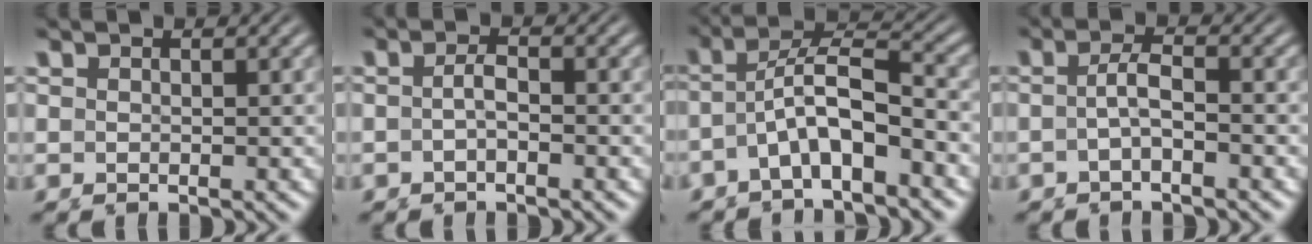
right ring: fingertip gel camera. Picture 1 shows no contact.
{"total": 1.5, "force": [-0.7, 0.1, 1.4], "torque": [-0.027, 0.000, -0.015]}
{"total": 5.5, "force": [-0.1, 3.7, 4.1], "torque": [-0.080, -0.012, -0.006]}
{"total": 2.1, "force": [-1.1, 0.0, 1.8], "torque": [-0.037, -0.004, -0.019]}